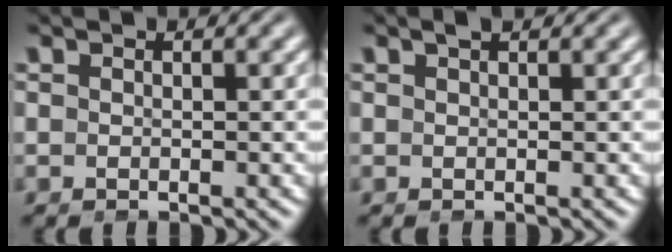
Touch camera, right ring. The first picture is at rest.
{"total": 0.8, "force": [0.7, -0.3, 0.3], "torque": [-0.001, 0.007, 0.014]}